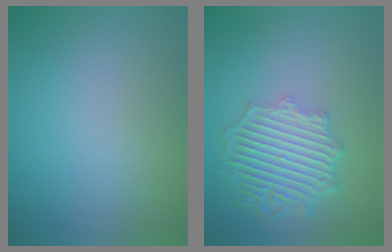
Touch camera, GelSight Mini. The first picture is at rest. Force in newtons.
{"total": 6.4, "press": 4.9, "slide": 4.1}